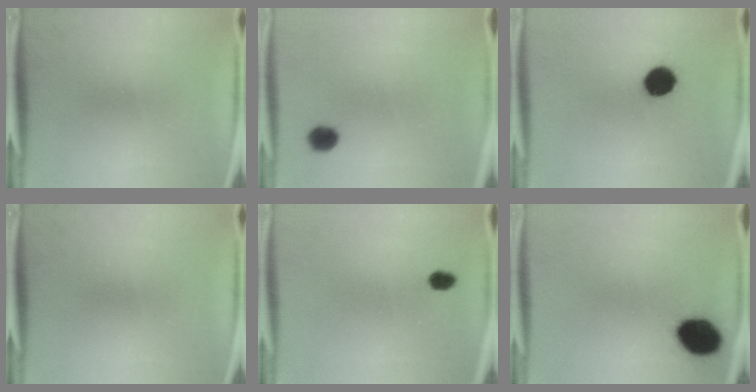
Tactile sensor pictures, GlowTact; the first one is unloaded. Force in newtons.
{"total": 3.5}
{"total": 8.5}
{"total": 0.0}
{"total": 2.3}
{"total": 12.0}